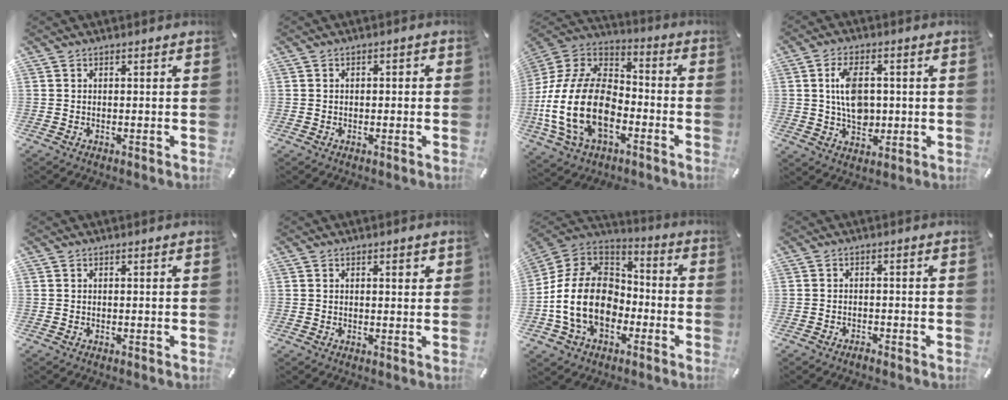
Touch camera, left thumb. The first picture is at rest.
{"total": 1.4, "force": [-0.3, 0.9, 1.0], "torque": [-0.020, 0.005, -0.008]}
{"total": 21.3, "force": [-7.3, 13.9, 14.3], "torque": [-0.315, 0.031, -0.126]}
{"total": 9.2, "force": [0.6, 6.3, 6.7], "torque": [-0.111, 0.001, 0.007]}
{"total": 0.0}
{"total": 1.5, "force": [0.7, 0.7, 1.1], "torque": [-0.006, -0.003, 0.008]}
{"total": 17.8, "force": [-5.0, 13.5, 10.5], "torque": [-0.225, 0.031, -0.088]}
{"total": 1.4, "force": [-1.3, 0.4, 0.3], "torque": [-0.008, 0.006, -0.027]}